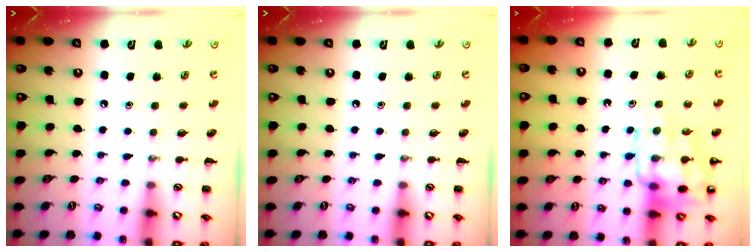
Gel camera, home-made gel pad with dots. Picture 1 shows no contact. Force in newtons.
{"total": 0.0}
{"total": 14.5, "press": 14.3, "slide": 2.4}